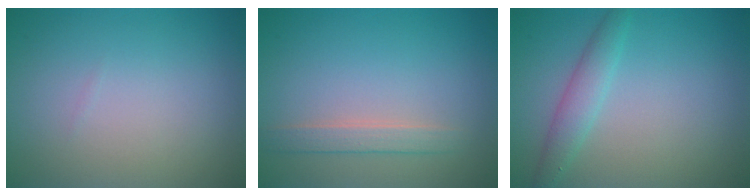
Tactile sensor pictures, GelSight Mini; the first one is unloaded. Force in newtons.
{"total": 1.8, "press": 1.8, "slide": 0.1}
{"total": 2.3, "press": 2.3, "slide": 0.1}